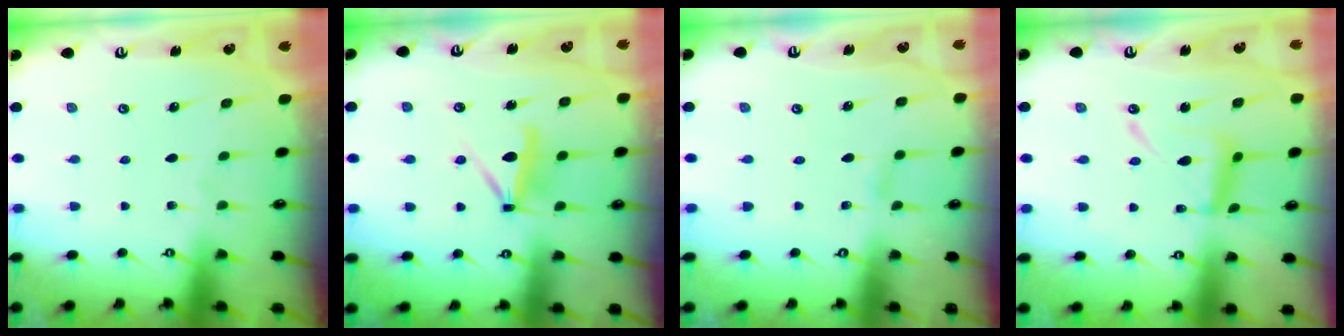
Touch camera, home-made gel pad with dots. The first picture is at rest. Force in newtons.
{"total": 9.0, "press": 9.0, "slide": 0.8}
{"total": 3.2, "press": 3.2, "slide": 0.3}
{"total": 12.5, "press": 12.4, "slide": 0.9}